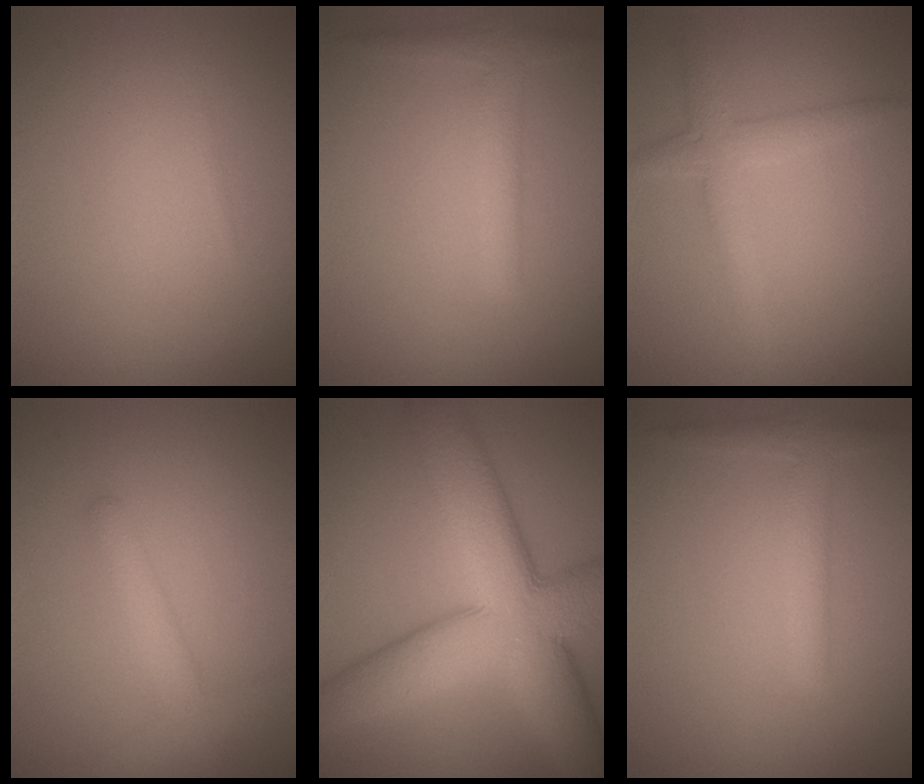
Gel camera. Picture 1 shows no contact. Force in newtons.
{"total": 2.4, "press": 2.4, "slide": 0.1}
{"total": 2.9, "press": 2.9, "slide": 0.1}
{"total": 2.5, "press": 2.5, "slide": 0.1}
{"total": 12.3, "press": 12.3, "slide": 0.6}
{"total": 2.4, "press": 2.4, "slide": 0.1}